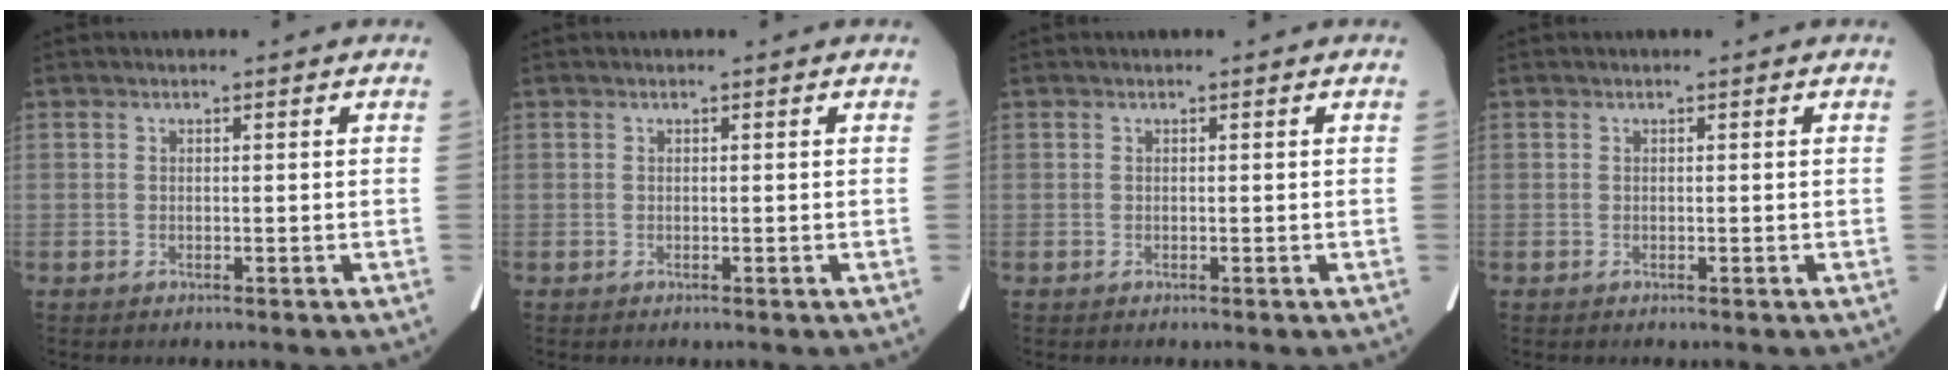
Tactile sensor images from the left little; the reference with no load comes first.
{"total": 0.0}
{"total": 0.0}
{"total": 0.0}